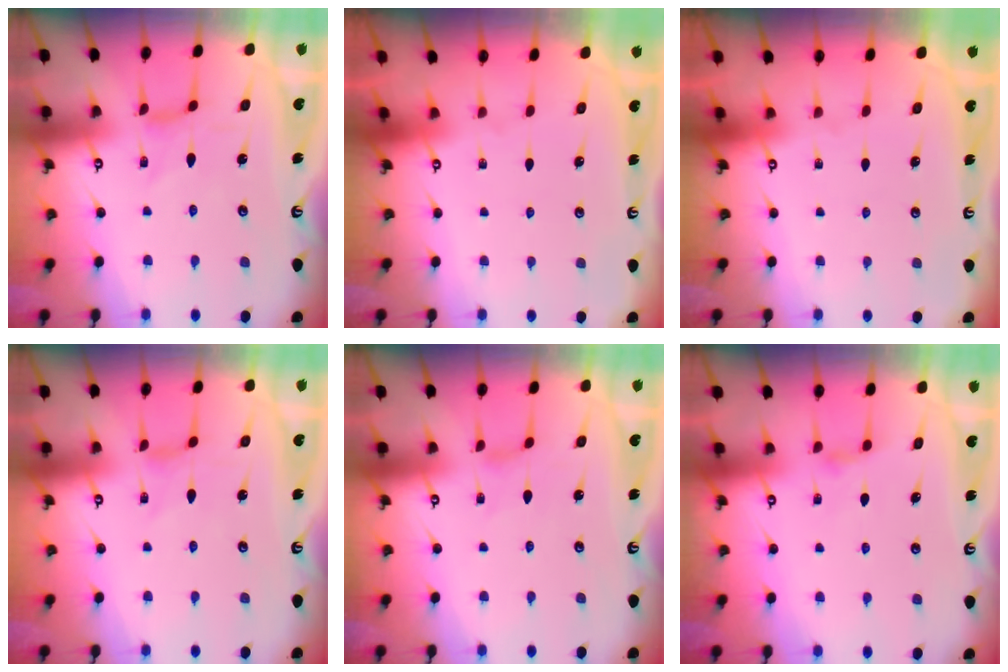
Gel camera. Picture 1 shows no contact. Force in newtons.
{"total": 0.0}
{"total": 0.0}
{"total": 0.0}
{"total": 1.1, "press": 1.0, "slide": 0.2}
{"total": 2.8, "press": 2.7, "slide": 0.6}